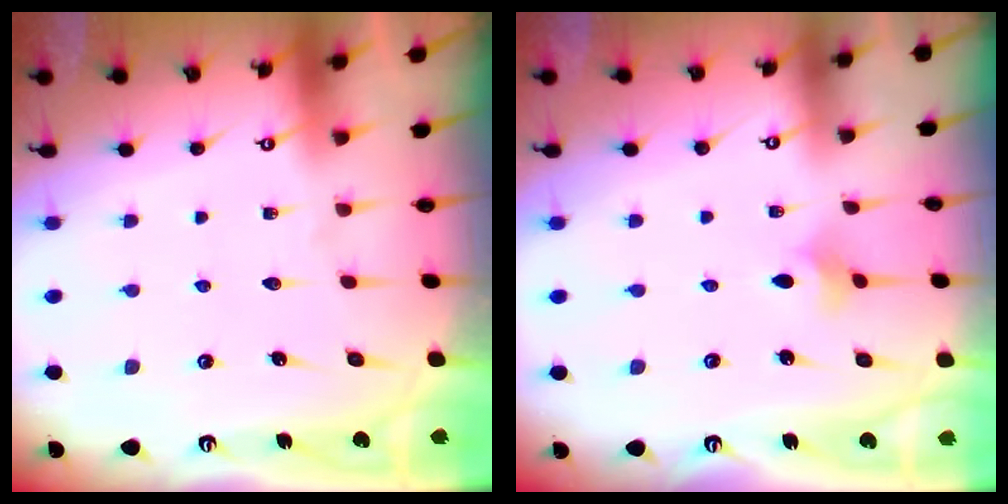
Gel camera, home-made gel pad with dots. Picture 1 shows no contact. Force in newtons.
{"total": 2.0, "press": 2.0, "slide": 0.4}